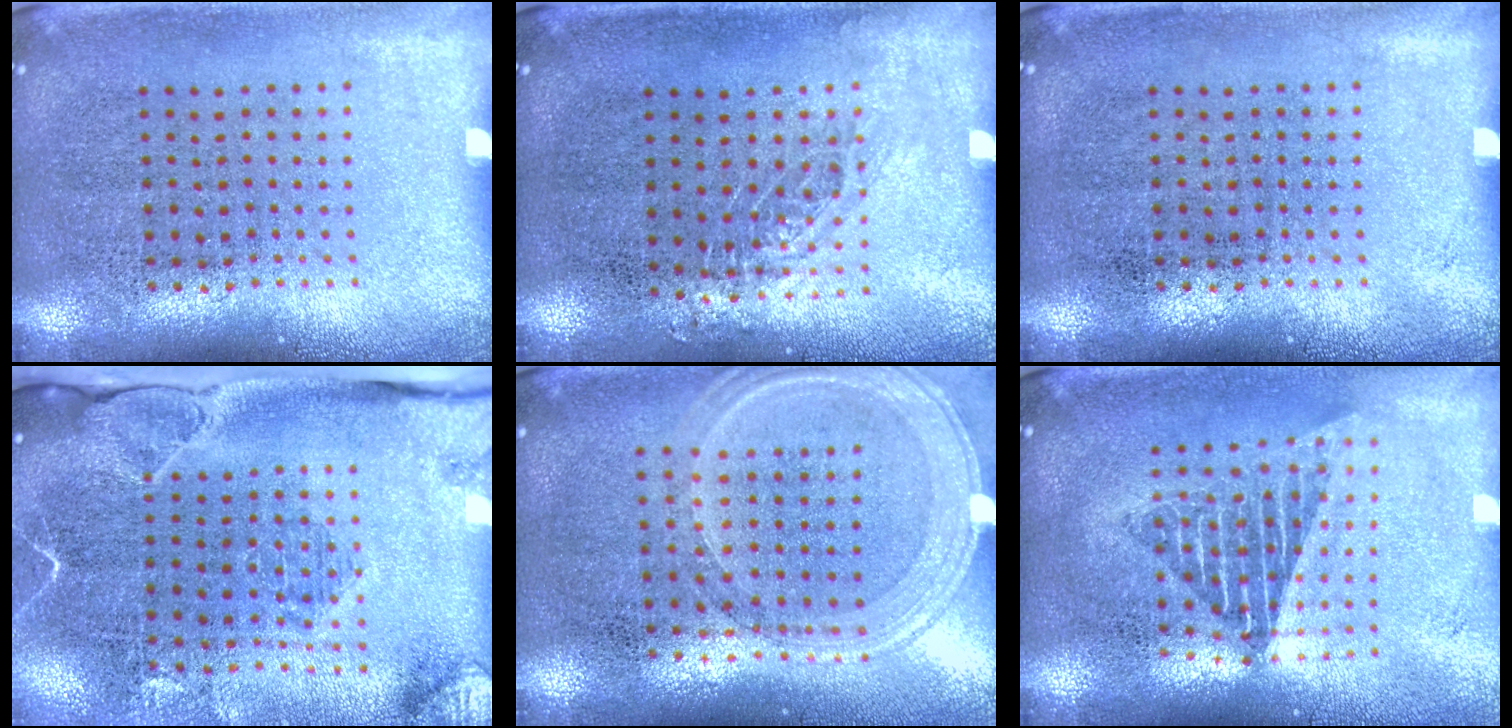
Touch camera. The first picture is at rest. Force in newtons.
{"total": 0.8, "press": 0.8, "slide": 0.2}
{"total": 0.0}
{"total": 2.3, "press": 2.1, "slide": 1.1}
{"total": 1.3, "press": 1.2, "slide": 0.4}
{"total": 1.6, "press": 1.4, "slide": 0.9}